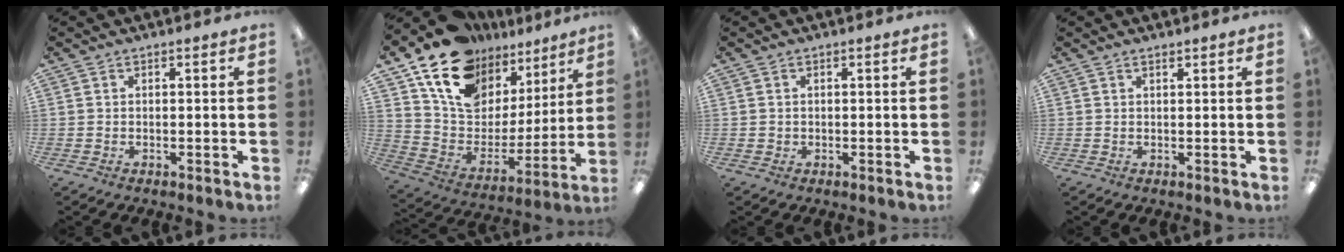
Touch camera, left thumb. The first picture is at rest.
{"total": 18.0, "force": [12.9, 10.4, 7.0], "torque": [-0.138, -0.088, 0.237]}
{"total": 0.7, "force": [0.1, 0.6, -0.1], "torque": [0.001, 0.005, 0.001]}
{"total": 0.8, "force": [0.7, 0.2, 0.3], "torque": [-0.006, 0.000, 0.013]}